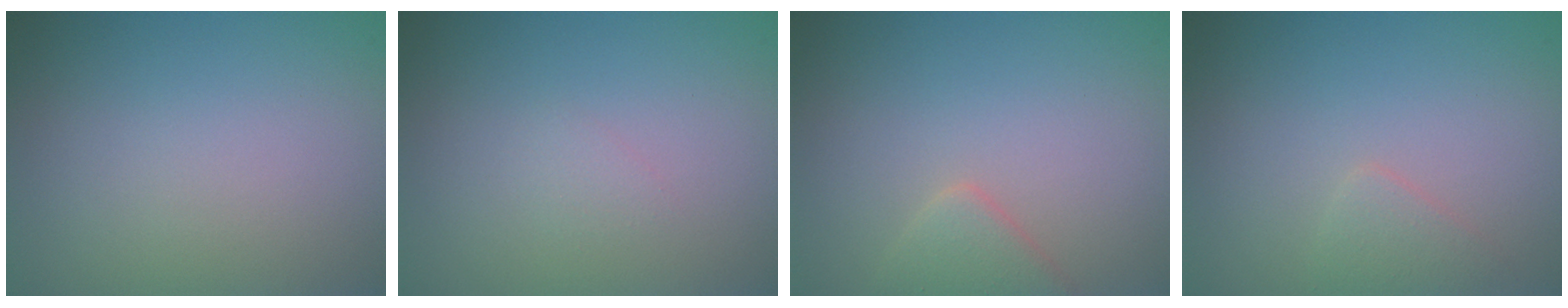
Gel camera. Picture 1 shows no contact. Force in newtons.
{"total": 0.6, "press": 0.6, "slide": 0.1}
{"total": 2.0, "press": 2.0, "slide": 0.1}
{"total": 1.2, "press": 1.2, "slide": 0.1}